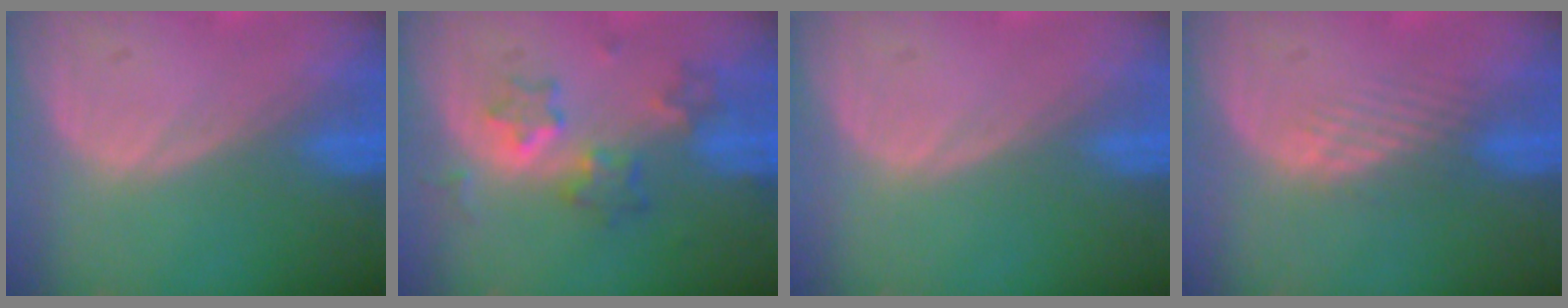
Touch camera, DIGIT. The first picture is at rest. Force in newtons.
{"total": 6.0, "press": 5.7, "slide": 1.8}
{"total": 0.5, "press": 0.0, "slide": 0.5}
{"total": 2.9, "press": 2.3, "slide": 1.8}